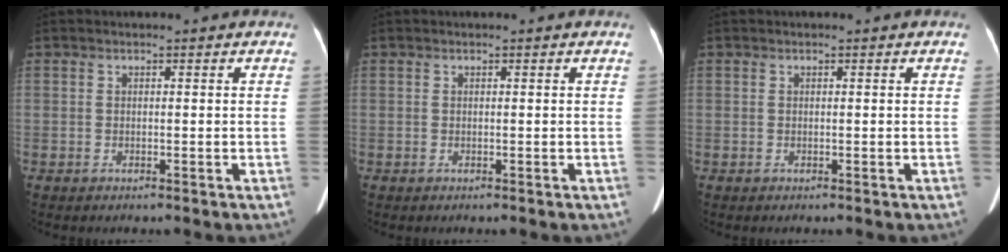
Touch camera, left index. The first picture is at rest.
{"total": 0.0}
{"total": 0.0}